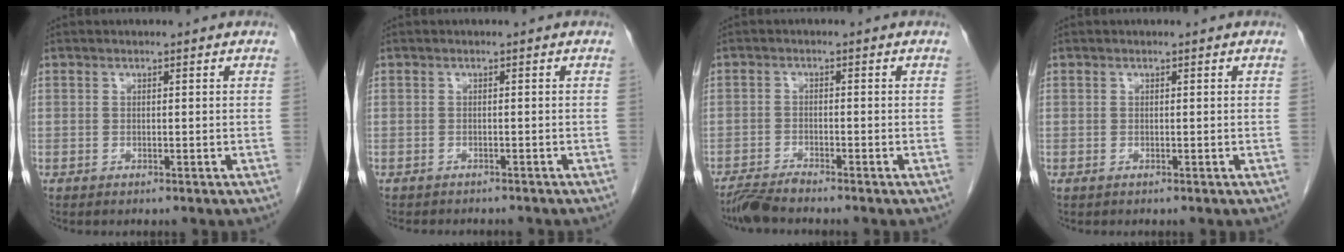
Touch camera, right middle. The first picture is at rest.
{"total": 5.8, "force": [-5.1, 1.6, 2.1], "torque": [-0.027, -0.003, -0.063]}
{"total": 3.5, "force": [-3.3, -0.3, 1.1], "torque": [-0.024, -0.016, -0.064]}
{"total": 0.0}